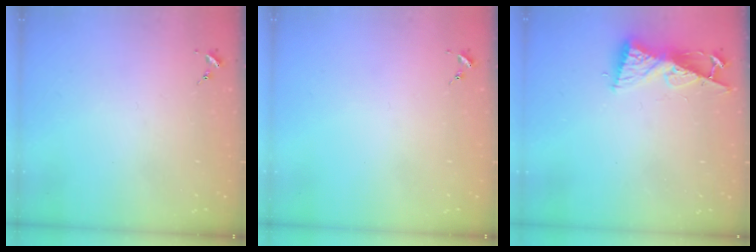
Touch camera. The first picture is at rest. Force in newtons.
{"total": 0.0}
{"total": 8.2, "press": 8.2, "slide": 0.7}